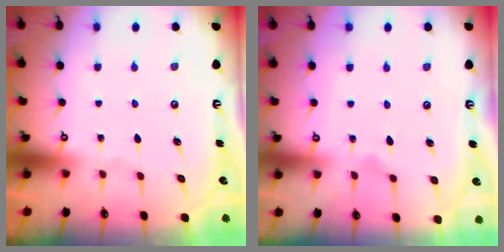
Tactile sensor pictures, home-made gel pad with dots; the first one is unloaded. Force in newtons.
{"total": 7.3, "press": 7.3, "slide": 0.4}